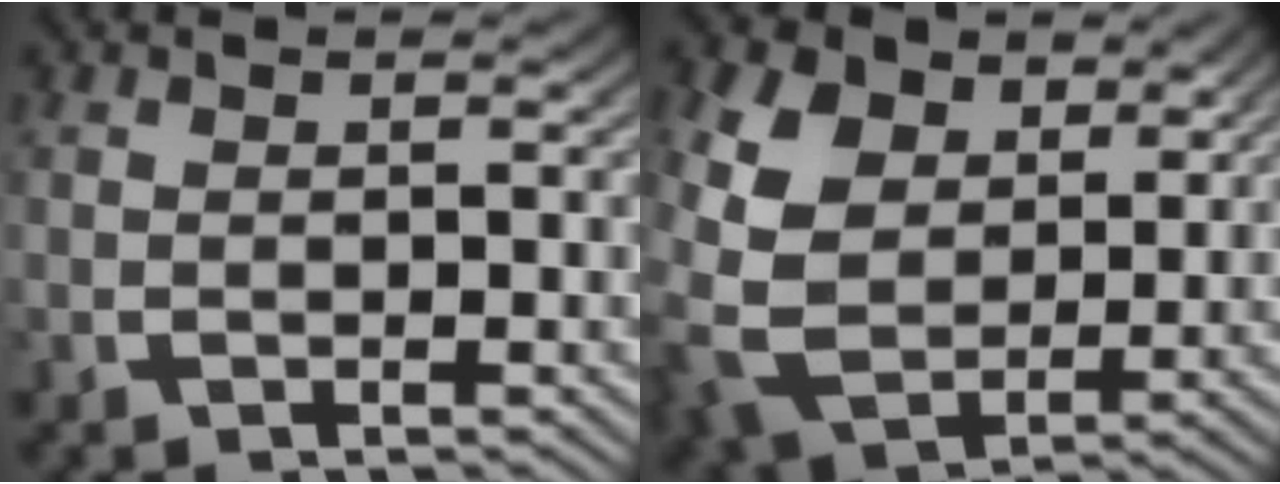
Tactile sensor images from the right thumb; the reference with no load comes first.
{"total": 11.3, "force": [-0.1, 9.1, 6.8], "torque": [-0.205, -0.069, 0.023]}